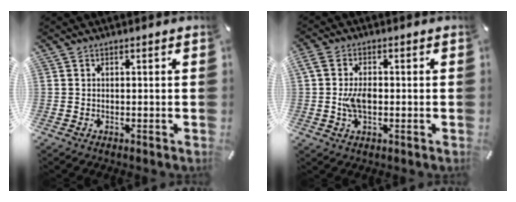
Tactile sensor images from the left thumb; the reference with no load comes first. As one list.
[{"total": 5.6, "force": [-0.3, 3.3, 4.6], "torque": [-0.095, -0.005, -0.010]}]